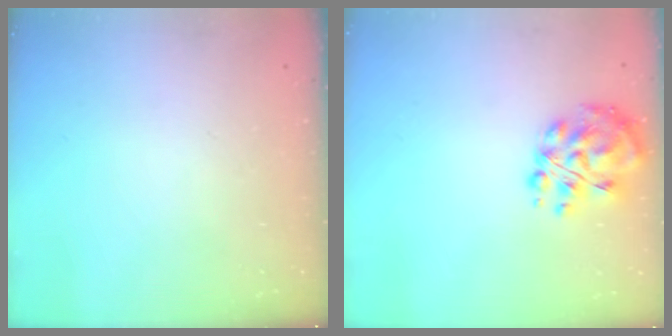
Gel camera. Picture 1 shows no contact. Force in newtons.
{"total": 11.3, "press": 11.0, "slide": 2.4}